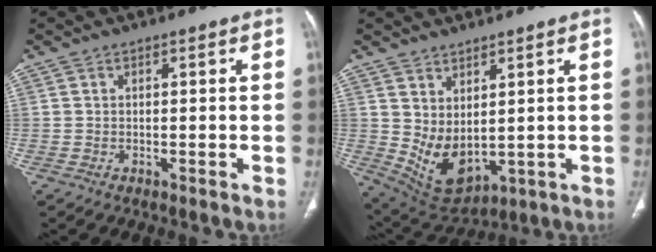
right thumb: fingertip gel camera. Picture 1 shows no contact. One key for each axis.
{"total": 8.7, "fx": 1.8, "fy": 4.9, "fz": 6.9, "tx": -0.114, "ty": -0.026, "tz": 0.065}